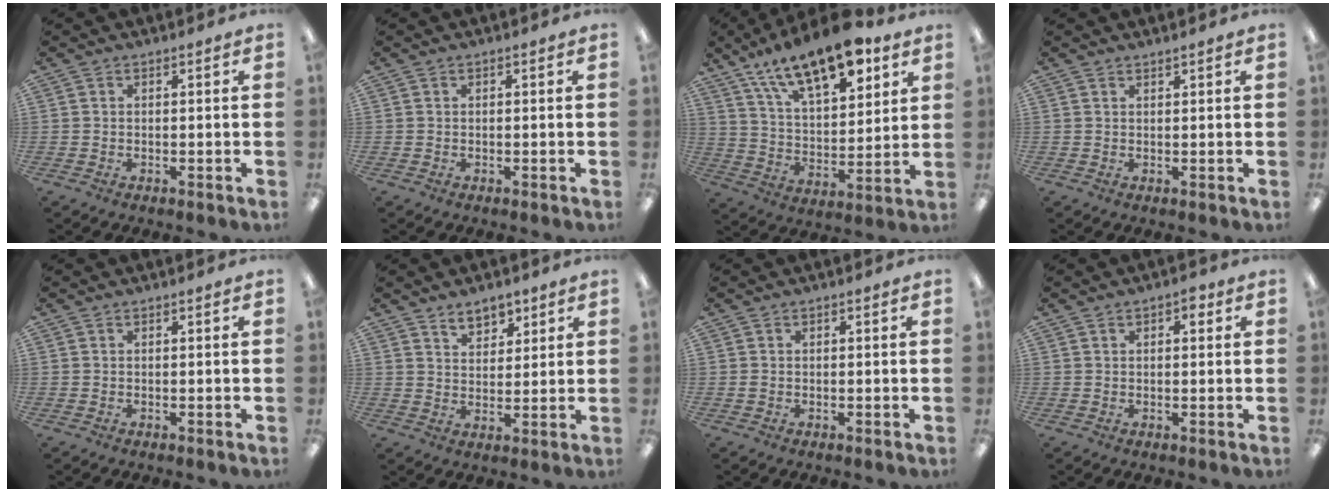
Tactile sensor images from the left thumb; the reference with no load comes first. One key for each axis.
{"total": 0.0}
{"total": 18.7, "fx": 13.2, "fy": 7.5, "fz": 10.9, "tx": -0.182, "ty": -0.075, "tz": 0.229}
{"total": 0.8, "fx": 0.8, "fy": 0.0, "fz": 0.0, "tx": 0.000, "ty": 0.000, "tz": 0.015}
{"total": 0.0}
{"total": 5.8, "fx": 4.4, "fy": 3.3, "fz": 1.9, "tx": -0.018, "ty": -0.018, "tz": 0.077}
{"total": 0.7, "fx": -0.1, "fy": 0.5, "fz": 0.4, "tx": -0.007, "ty": 0.004, "tz": -0.004}
{"total": 2.9, "fx": 1.1, "fy": 1.6, "fz": 2.1, "tx": -0.018, "ty": -0.002, "tz": 0.012}